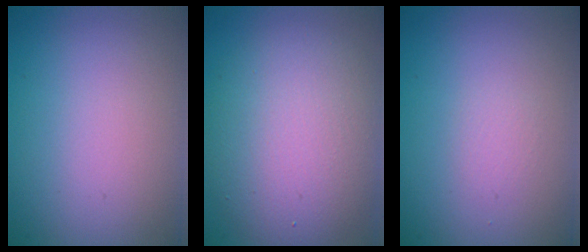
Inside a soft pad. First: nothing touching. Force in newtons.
{"total": 7.2, "press": 7.2, "slide": 0.1}
{"total": 0.0}